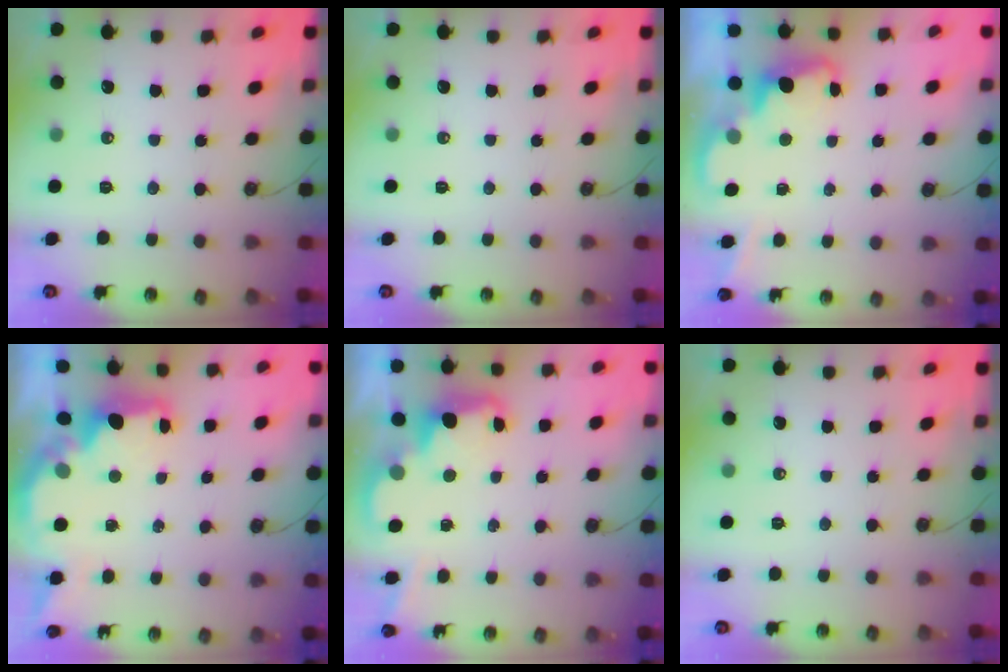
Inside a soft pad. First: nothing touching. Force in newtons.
{"total": 0.0}
{"total": 2.0, "press": 1.9, "slide": 0.5}
{"total": 3.5, "press": 3.5, "slide": 0.4}
{"total": 2.4, "press": 2.4, "slide": 0.5}
{"total": 0.0}